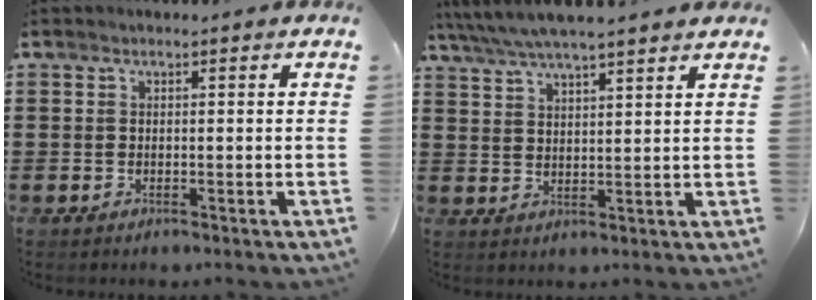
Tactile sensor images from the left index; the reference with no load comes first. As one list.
[{"total": 5.0, "force": [4.5, 0.2, 2.2], "torque": [-0.055, -0.016, 0.080]}]